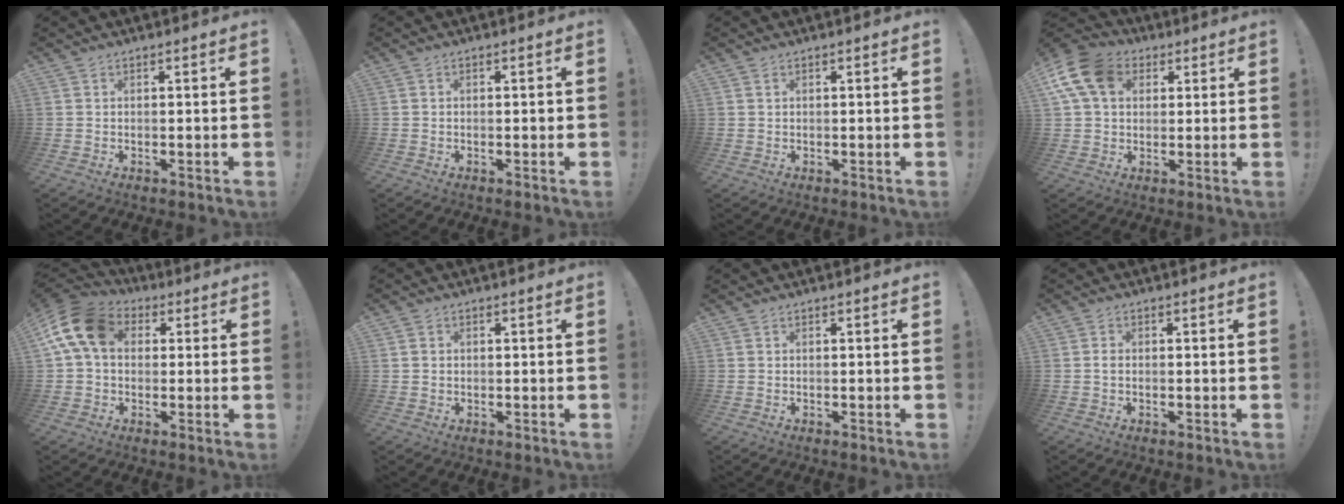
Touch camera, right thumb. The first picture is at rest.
{"total": 0.6, "force": [-0.3, 0.4, 0.3], "torque": [-0.010, 0.004, -0.005]}
{"total": 0.6, "force": [0.4, 0.3, 0.4], "torque": [-0.013, 0.003, 0.009]}
{"total": 14.0, "force": [4.5, 10.2, 8.5], "torque": [-0.168, -0.006, 0.090]}
{"total": 14.7, "force": [3.5, 10.2, 9.9], "torque": [-0.183, 0.007, 0.069]}
{"total": 1.1, "force": [0.2, 1.1, 0.3], "torque": [-0.001, 0.002, 0.002]}
{"total": 0.0}
{"total": 1.1, "force": [-0.2, 0.7, 0.8], "torque": [-0.018, 0.005, -0.005]}